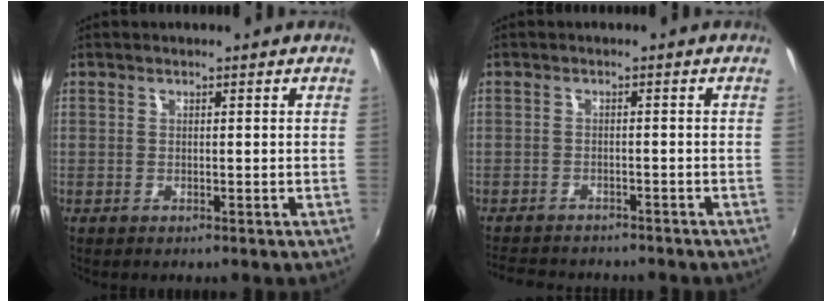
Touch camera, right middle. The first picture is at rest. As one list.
[{"total": 8.6, "force": [-7.7, 2.6, 2.7], "torque": [-0.072, -0.012, -0.116]}]